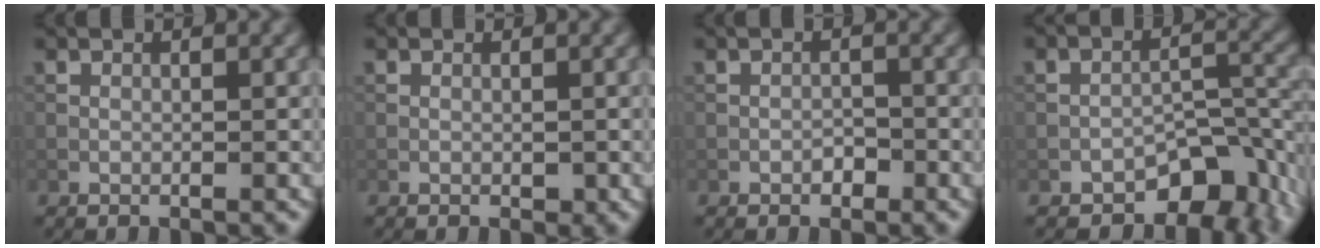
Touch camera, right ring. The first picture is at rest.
{"total": 0.8, "force": [-0.2, 0.6, 0.4], "torque": [-0.007, -0.004, -0.005]}
{"total": 1.1, "force": [-0.6, 0.6, 0.6], "torque": [-0.008, 0.002, -0.012]}
{"total": 6.9, "force": [-4.2, 3.9, 3.8], "torque": [-0.032, -0.004, -0.069]}